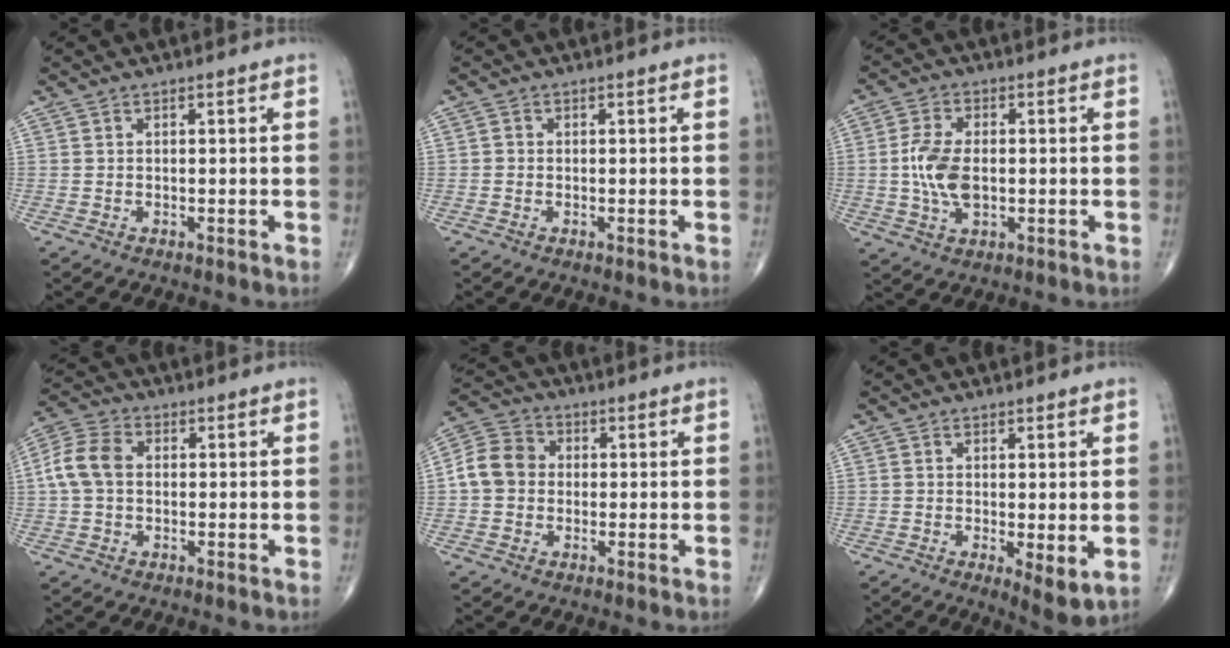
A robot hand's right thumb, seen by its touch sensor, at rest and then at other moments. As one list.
[{"total": 0.8, "force": [-0.1, 0.7, 0.3], "torque": [-0.001, 0.002, -0.005]}, {"total": 8.3, "force": [-0.4, 4.7, 6.8], "torque": [-0.140, 0.001, -0.009]}, {"total": 7.6, "force": [0.4, 5.5, 5.2], "torque": [-0.111, 0.023, -0.001]}, {"total": 8.1, "force": [0.0, 7.0, 4.2], "torque": [-0.067, 0.025, -0.015]}, {"total": 5.1, "force": [-0.6, 1.6, 4.8], "torque": [-0.075, -0.019, -0.008]}]